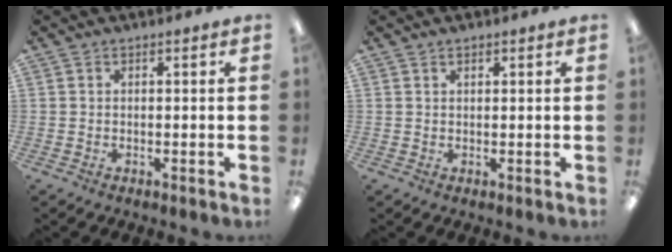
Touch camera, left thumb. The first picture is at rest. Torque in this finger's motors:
{"motor_torque": [0.02, -0.01, -0.44, 0.29, -0.01]}